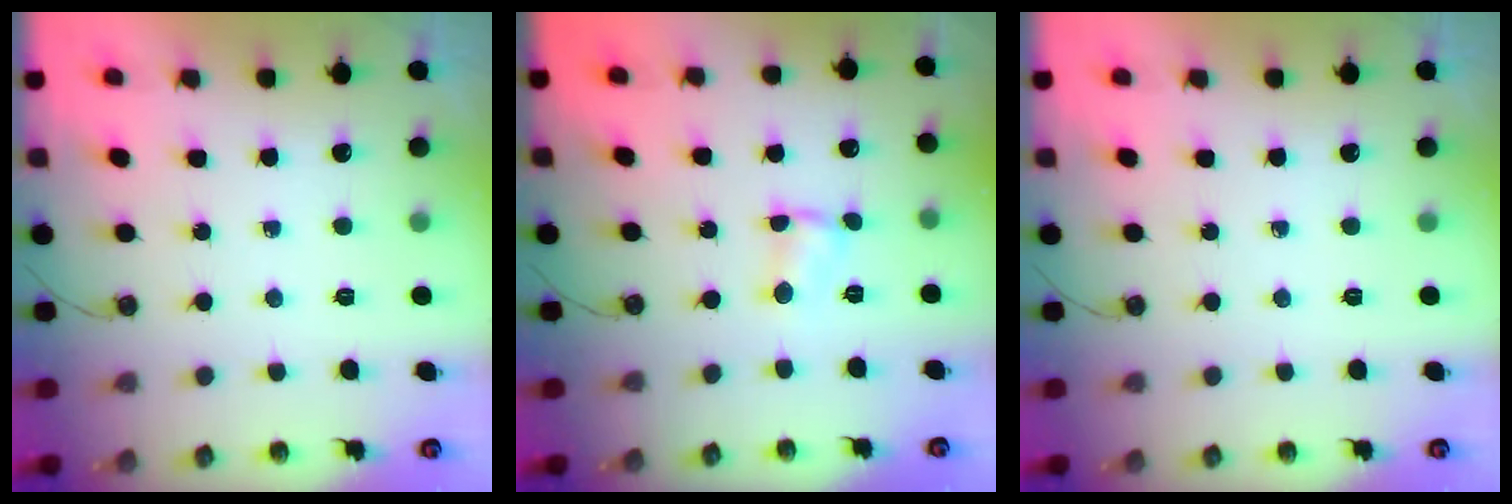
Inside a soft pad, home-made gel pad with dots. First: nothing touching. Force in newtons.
{"total": 1.7, "press": 1.6, "slide": 0.2}
{"total": 0.0}